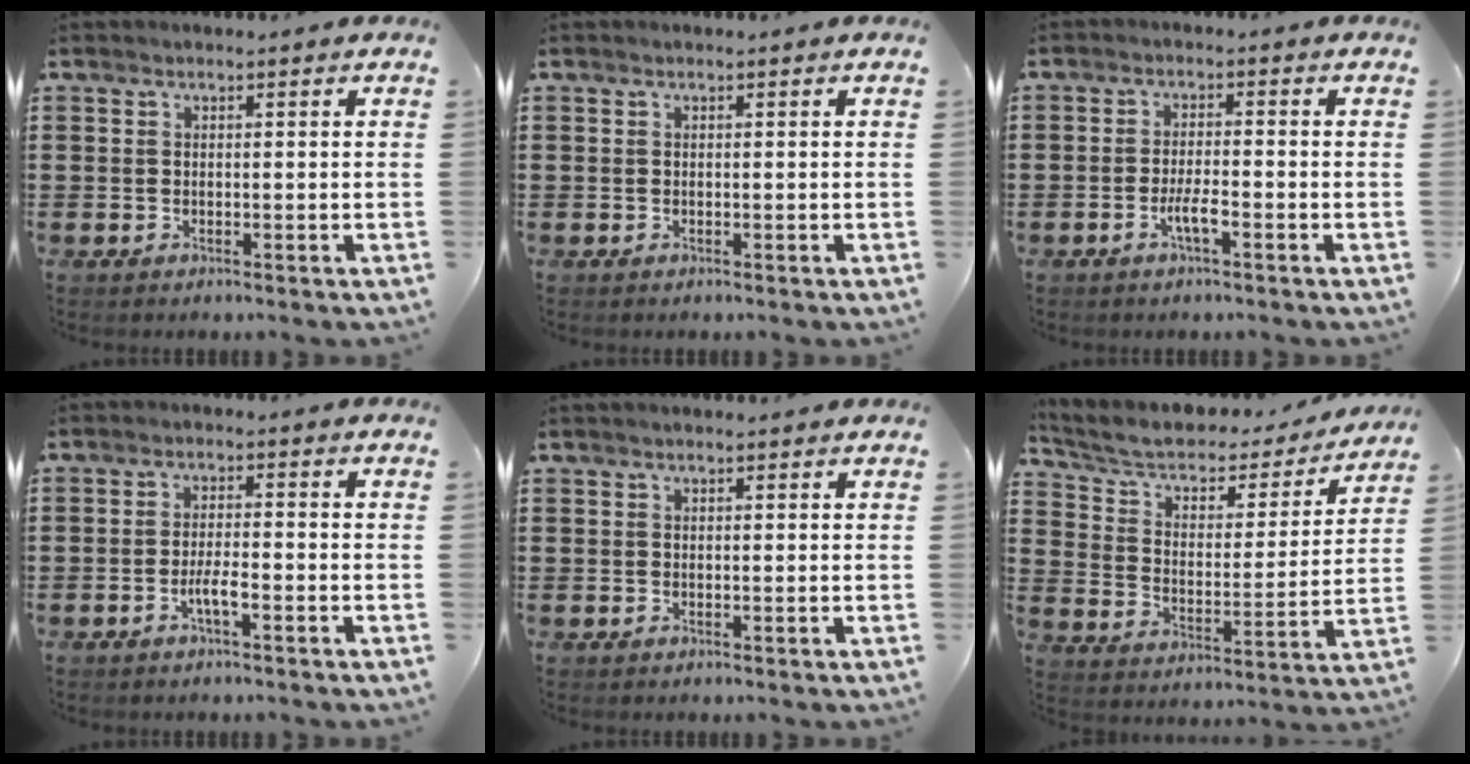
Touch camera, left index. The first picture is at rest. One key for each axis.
{"total": 0.0}
{"total": 3.4, "fx": -1.6, "fy": 0.6, "fz": 2.9, "tx": -0.057, "ty": 0.000, "tz": -0.029}
{"total": 3.1, "fx": -1.4, "fy": 0.5, "fz": 2.7, "tx": -0.054, "ty": 0.000, "tz": -0.027}
{"total": 0.6, "fx": 0.5, "fy": 0.0, "fz": 0.4, "tx": -0.008, "ty": 0.000, "tz": 0.009}
{"total": 5.3, "fx": 3.7, "fy": 2.7, "fz": 2.6, "tx": -0.071, "ty": -0.024, "tz": 0.058}